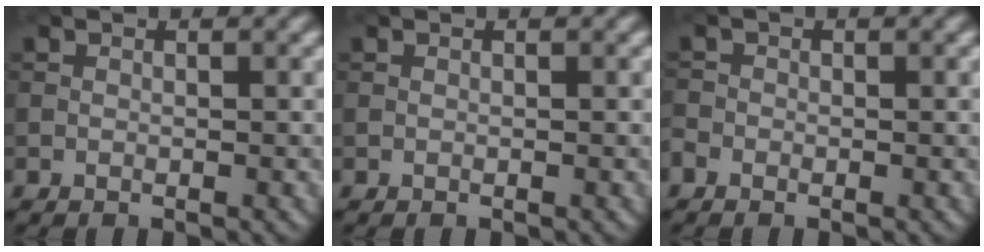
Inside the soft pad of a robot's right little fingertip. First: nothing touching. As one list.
[{"total": 0.0}, {"total": 1.1, "force": [-0.9, 0.4, -0.5], "torque": [0.015, 0.002, -0.025]}]